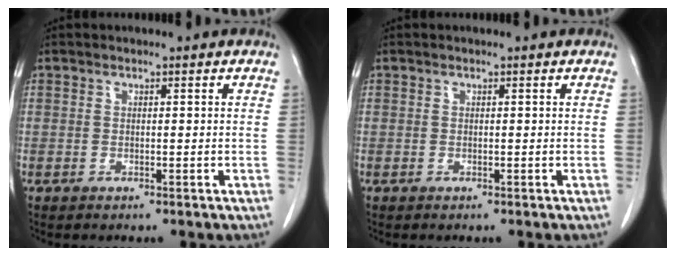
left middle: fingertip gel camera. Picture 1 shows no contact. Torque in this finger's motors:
{"motor_torque": [0.34, -0.31, -0.04, 0.00]}